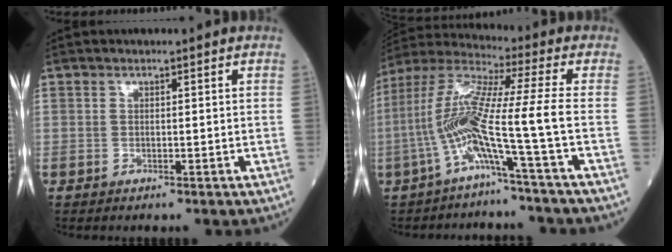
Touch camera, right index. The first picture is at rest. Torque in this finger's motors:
{"motor_torque": [1.85, -0.30, 1.03, 0.21]}